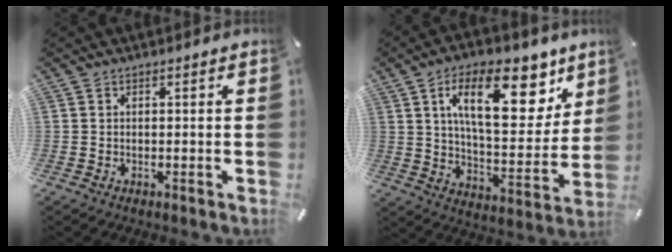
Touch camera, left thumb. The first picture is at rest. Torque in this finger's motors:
{"motor_torque": [2.45, 2.56, 2.20, -0.57, 0.54]}